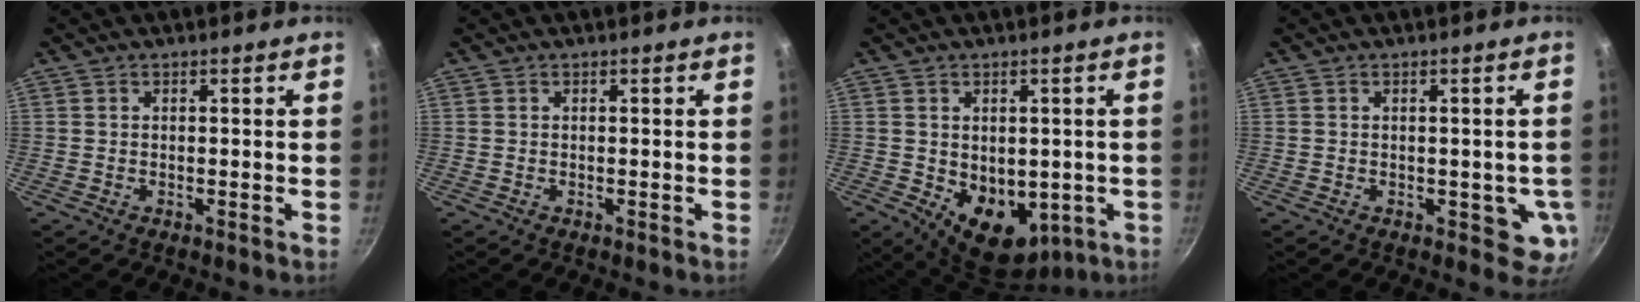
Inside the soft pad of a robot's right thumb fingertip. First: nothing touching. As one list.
[{"total": 0.0}, {"total": 11.6, "force": [-1.7, 8.3, 7.9], "torque": [-0.081, -0.020, 0.002]}, {"total": 5.1, "force": [-0.6, 3.0, 4.0], "torque": [-0.027, -0.006, -0.005]}]